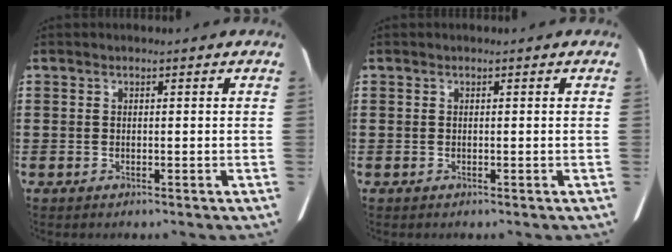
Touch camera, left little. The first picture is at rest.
{"total": 0.0}